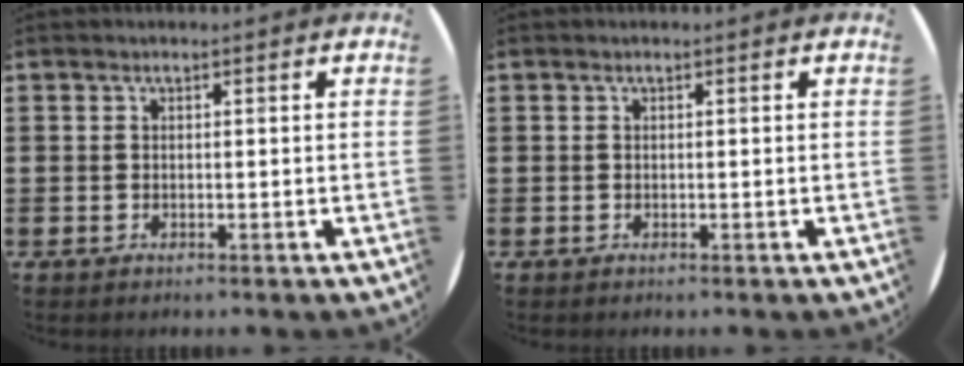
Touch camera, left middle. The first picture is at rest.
{"total": 0.0}